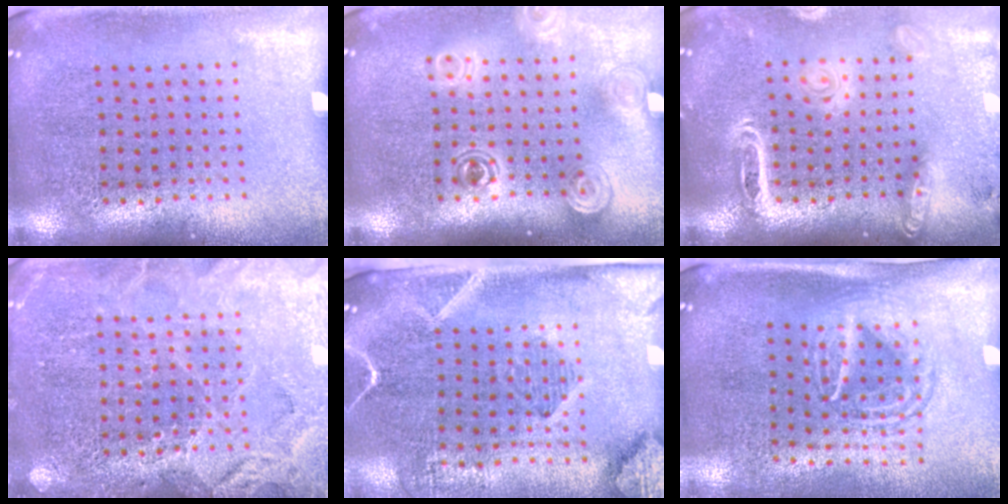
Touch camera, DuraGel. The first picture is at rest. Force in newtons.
{"total": 1.4, "press": 1.2, "slide": 0.8}
{"total": 1.9, "press": 1.6, "slide": 1.0}
{"total": 4.6, "press": 4.6, "slide": 0.6}
{"total": 2.9, "press": 2.1, "slide": 2.0}
{"total": 1.6, "press": 1.3, "slide": 1.0}